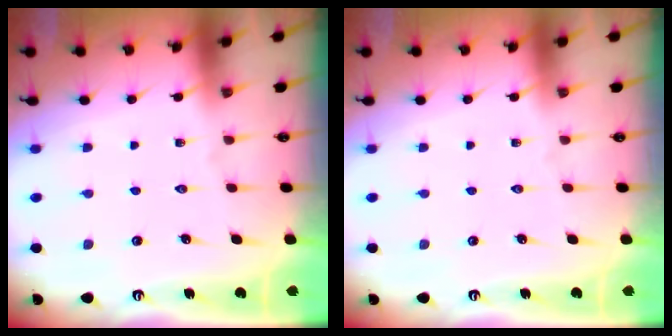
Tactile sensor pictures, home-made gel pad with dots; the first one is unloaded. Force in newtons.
{"total": 0.0}